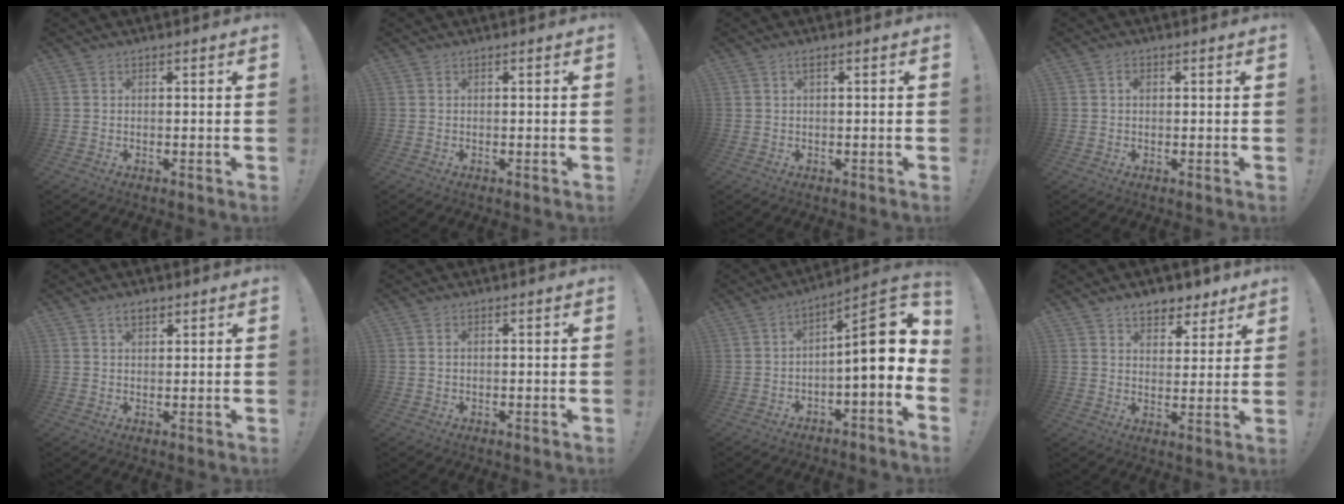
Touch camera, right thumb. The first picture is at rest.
{"total": 0.0}
{"total": 1.0, "force": [0.4, -0.1, 1.0], "torque": [-0.020, 0.003, 0.005]}
{"total": 0.9, "force": [0.0, 0.7, 0.5], "torque": [-0.005, 0.002, -0.001]}
{"total": 2.8, "force": [1.8, 1.4, 1.7], "torque": [-0.027, -0.004, 0.030]}
{"total": 0.9, "force": [0.4, 0.6, 0.6], "torque": [-0.018, 0.005, 0.009]}
{"total": 13.1, "force": [0.9, 4.2, 12.4], "torque": [-0.170, 0.000, 0.012]}
{"total": 7.5, "force": [5.8, 4.1, 2.3], "torque": [-0.018, -0.042, 0.105]}